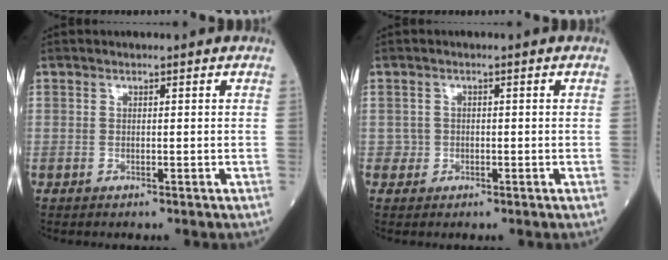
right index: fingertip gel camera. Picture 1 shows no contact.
{"total": 1.3, "force": [-0.3, 1.2, 0.0], "torque": [0.006, 0.006, -0.006]}